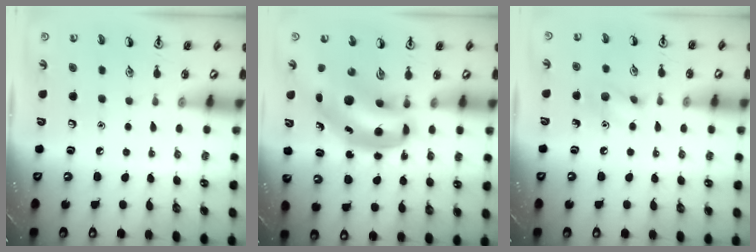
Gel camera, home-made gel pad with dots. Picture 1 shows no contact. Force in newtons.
{"total": 9.6, "press": 9.1, "slide": 2.9}
{"total": 7.3, "press": 7.2, "slide": 1.5}